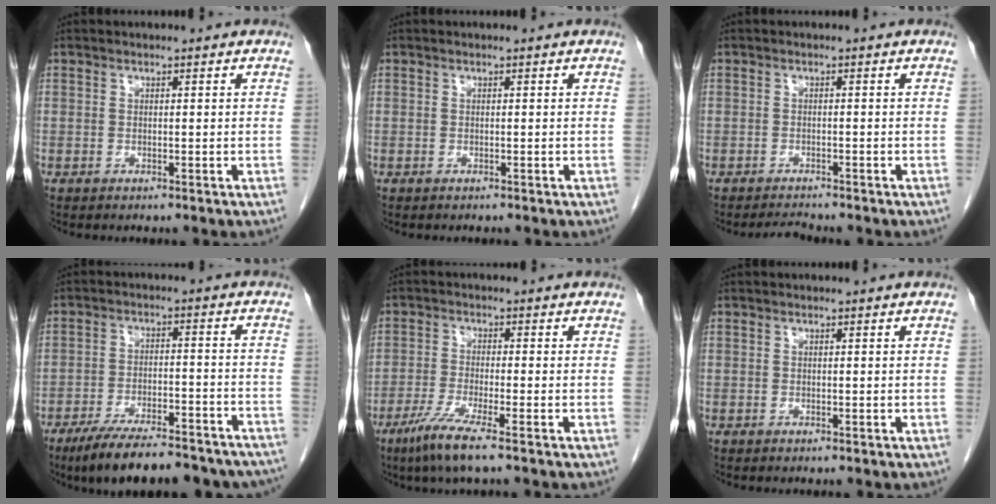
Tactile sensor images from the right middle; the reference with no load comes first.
{"total": 0.0}
{"total": 1.5, "force": [-1.5, -0.1, 0.1], "torque": [-0.006, -0.010, -0.023]}
{"total": 20.6, "force": [-17.5, 4.6, 9.7], "torque": [-0.117, 0.001, -0.245]}
{"total": 6.0, "force": [-3.9, -0.3, 4.6], "torque": [-0.094, -0.018, -0.076]}
{"total": 0.0}